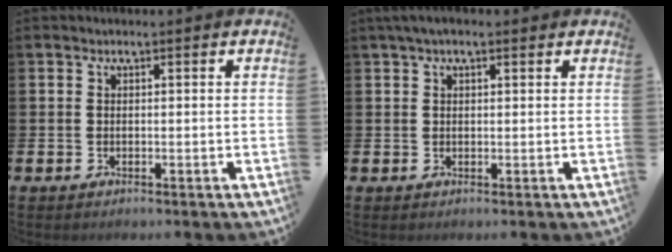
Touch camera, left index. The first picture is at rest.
{"total": 2.2, "force": [1.5, 0.9, 1.3], "torque": [-0.024, 0.007, 0.026]}